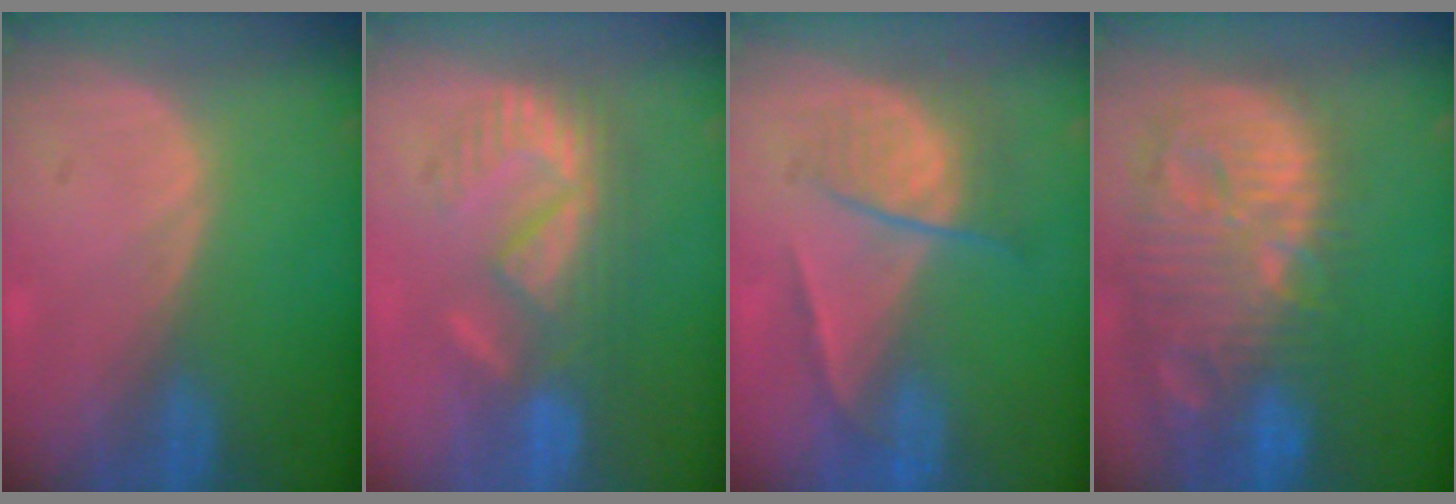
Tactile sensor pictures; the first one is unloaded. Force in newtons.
{"total": 8.2, "press": 7.9, "slide": 2.4}
{"total": 6.7, "press": 5.8, "slide": 3.4}
{"total": 14.4, "press": 12.5, "slide": 7.2}